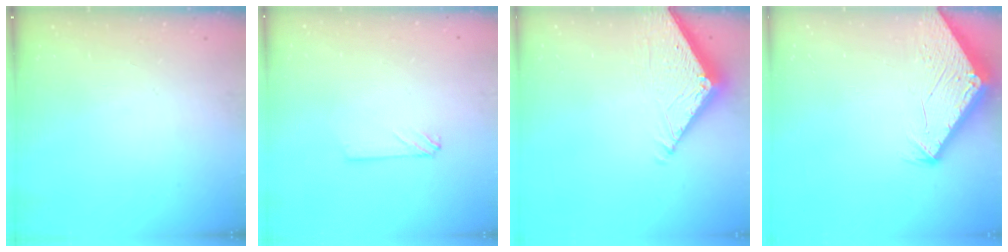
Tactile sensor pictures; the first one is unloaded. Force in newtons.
{"total": 2.2, "press": 2.2, "slide": 0.3}
{"total": 5.9, "press": 5.9, "slide": 0.5}
{"total": 2.9, "press": 2.9, "slide": 0.1}